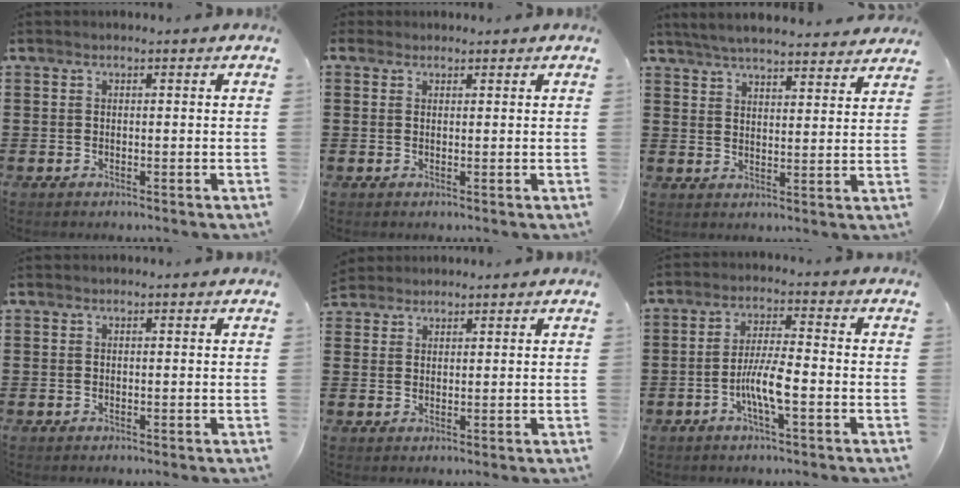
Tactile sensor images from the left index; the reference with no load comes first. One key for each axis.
{"total": 0.7, "fx": 0.4, "fy": 0.5, "fz": 0.1, "tx": -0.004, "ty": 0.005, "tz": 0.007}
{"total": 5.0, "fx": 4.9, "fy": 0.0, "fz": 1.2, "tx": -0.041, "ty": -0.020, "tz": 0.087}
{"total": 0.0}
{"total": 2.0, "fx": 1.9, "fy": 0.6, "fz": -0.2, "tx": -0.001, "ty": 0.005, "tz": 0.039}
{"total": 6.3, "fx": -2.3, "fy": 1.2, "fz": 5.7, "tx": -0.116, "ty": -0.002, "tz": -0.048}